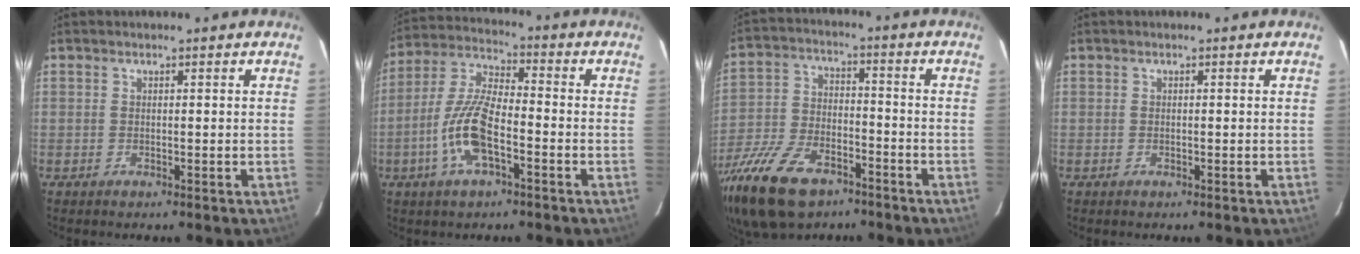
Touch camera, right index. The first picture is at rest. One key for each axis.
{"total": 12.0, "fx": -4.4, "fy": 4.2, "fz": 10.3, "tx": -0.222, "ty": 0.001, "tz": -0.086}
{"total": 22.4, "fx": -14.7, "fy": 10.8, "fz": 12.9, "tx": -0.292, "ty": -0.032, "tz": -0.260}
{"total": 0.0}